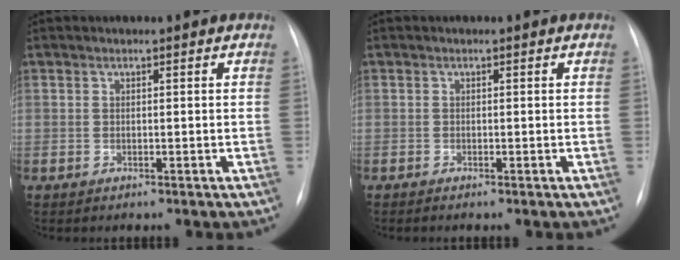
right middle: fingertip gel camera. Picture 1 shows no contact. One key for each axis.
{"total": 0.0}